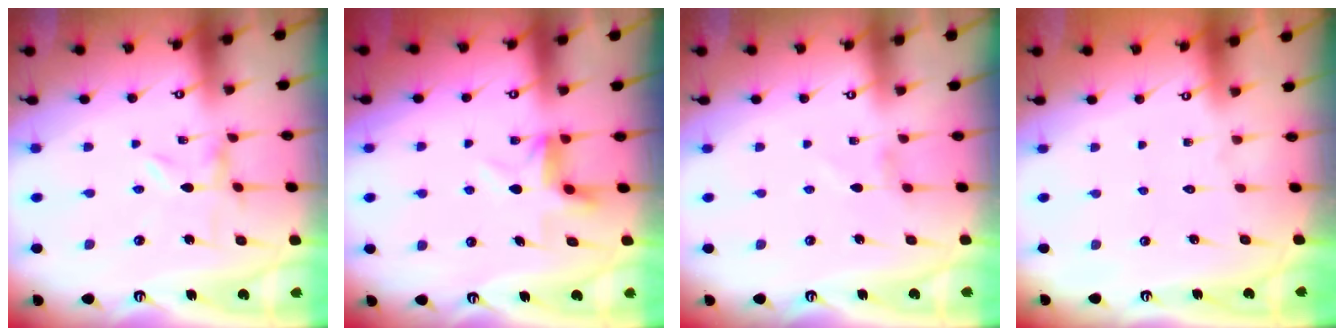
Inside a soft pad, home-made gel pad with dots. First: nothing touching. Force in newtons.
{"total": 5.6, "press": 5.5, "slide": 1.4}
{"total": 1.8, "press": 1.8, "slide": 0.4}
{"total": 1.6, "press": 1.6, "slide": 0.2}